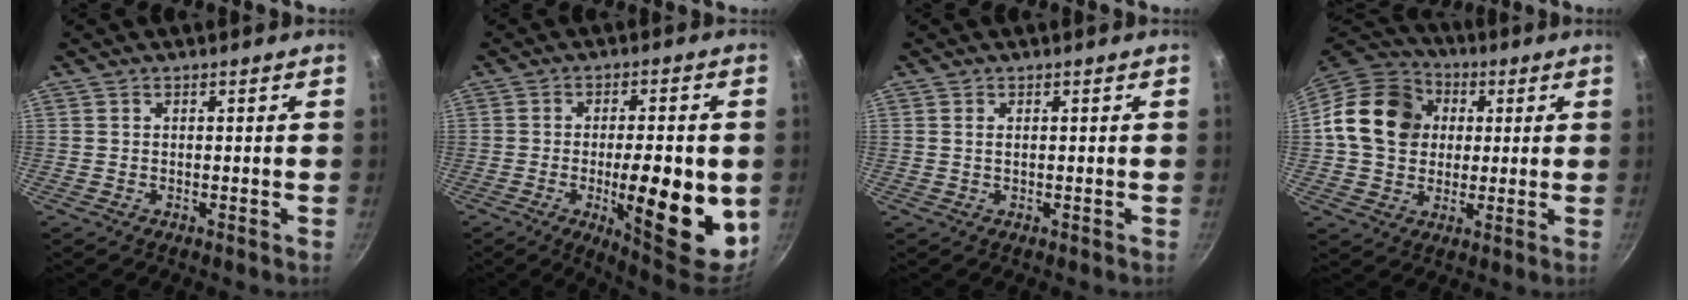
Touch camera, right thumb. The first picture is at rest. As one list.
[{"total": 18.0, "force": [-3.3, 6.0, 16.7], "torque": [-0.212, -0.001, -0.040]}, {"total": 0.8, "force": [0.2, 0.4, 0.7], "torque": [-0.014, 0.000, 0.004]}, {"total": 16.9, "force": [2.6, 13.9, 9.3], "torque": [-0.145, 0.024, 0.032]}]